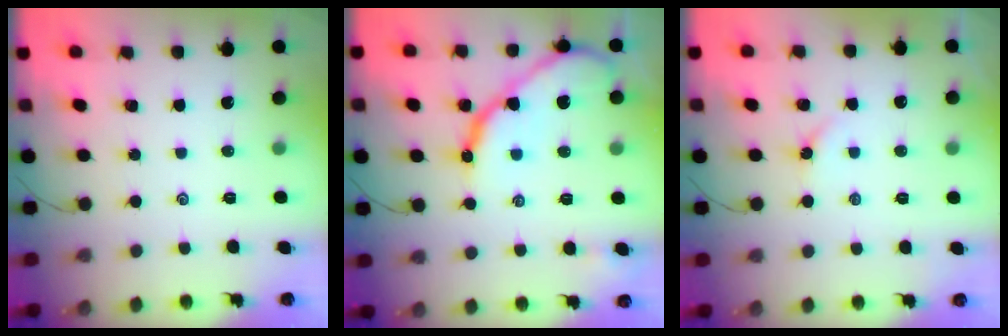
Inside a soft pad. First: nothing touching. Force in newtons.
{"total": 13.7, "press": 13.7, "slide": 1.1}
{"total": 2.6, "press": 2.6, "slide": 0.3}